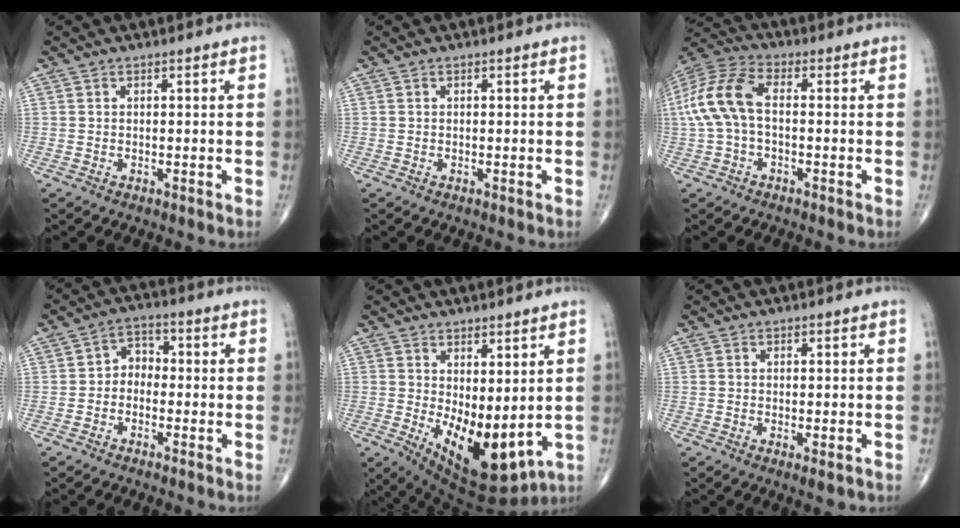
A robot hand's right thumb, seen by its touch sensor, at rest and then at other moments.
{"total": 0.0}
{"total": 12.3, "force": [-0.1, 6.8, 10.2], "torque": [-0.229, 0.034, -0.008]}
{"total": 4.2, "force": [-1.1, 3.3, 2.4], "torque": [-0.015, 0.024, -0.036]}
{"total": 12.8, "force": [-0.3, 6.0, 11.3], "torque": [-0.164, -0.031, 0.019]}
{"total": 1.7, "force": [-0.6, 0.4, 1.5], "torque": [-0.025, -0.006, -0.007]}